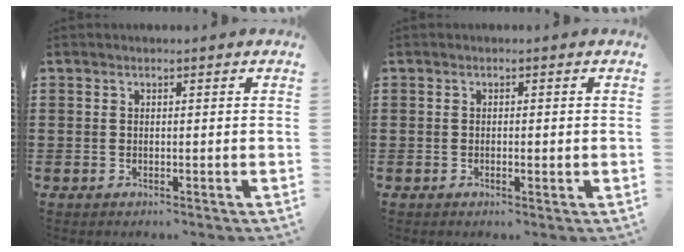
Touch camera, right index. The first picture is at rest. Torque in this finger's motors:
{"motor_torque": [-0.38, 0.46, -0.05, -0.01]}